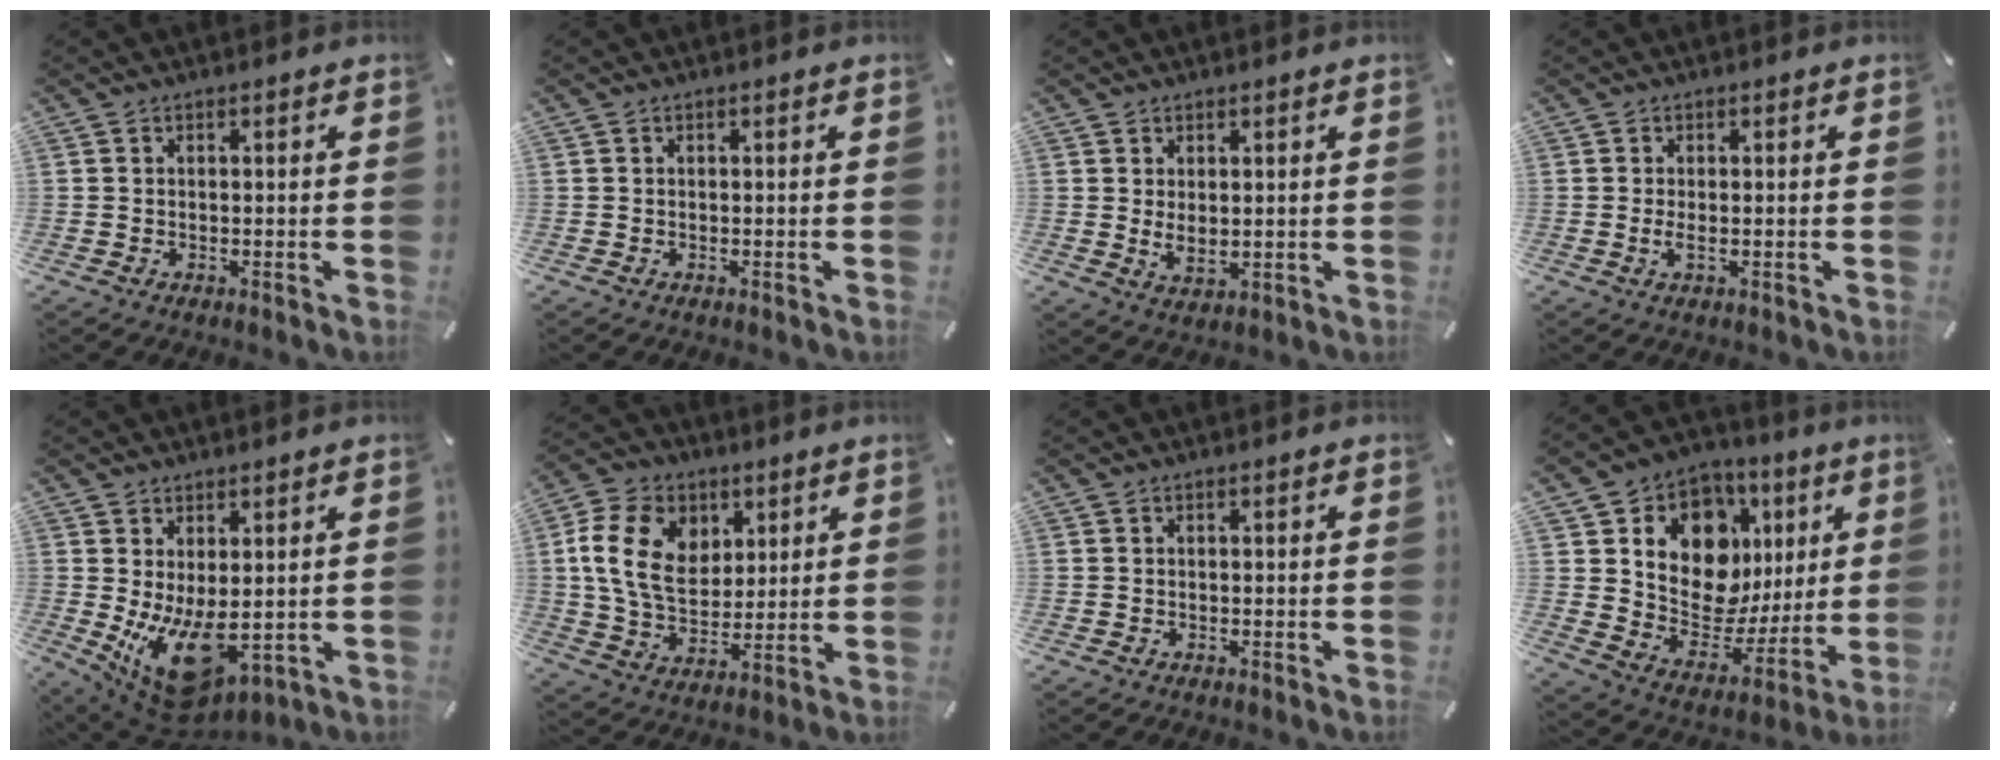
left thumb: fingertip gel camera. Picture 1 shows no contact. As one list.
[{"total": 0.0}, {"total": 3.1, "force": [1.1, 1.6, 2.4], "torque": [-0.048, -0.005, 0.017]}, {"total": 2.0, "force": [-0.1, 0.5, 2.0], "torque": [-0.044, -0.006, -0.005]}, {"total": 11.8, "force": [-0.5, 6.6, 9.8], "torque": [-0.169, -0.024, 0.002]}, {"total": 14.9, "force": [4.4, 11.3, 8.7], "torque": [-0.181, 0.000, 0.080]}, {"total": 0.0}, {"total": 14.9, "force": [5.2, 11.8, 7.4], "torque": [-0.108, -0.046, 0.098]}]